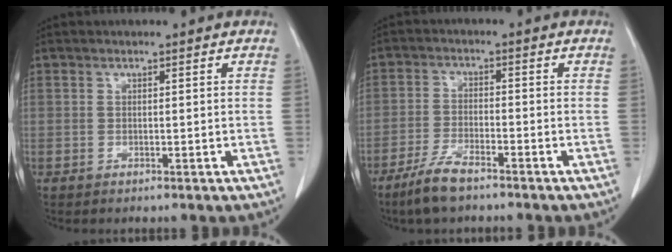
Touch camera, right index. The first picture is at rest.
{"total": 5.7, "force": [-4.4, 1.1, 3.5], "torque": [-0.078, -0.009, -0.086]}